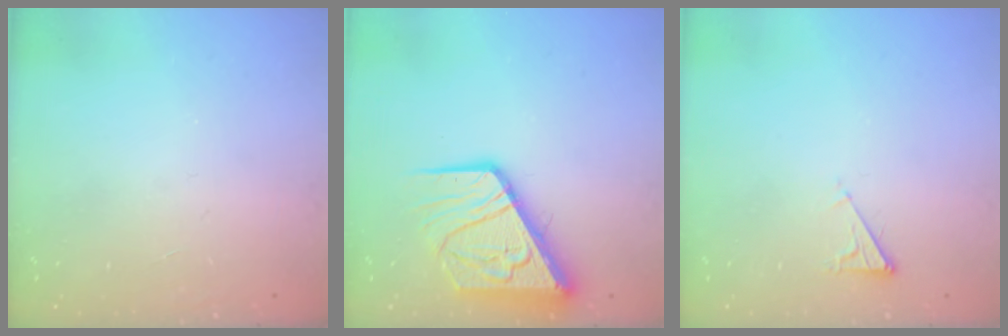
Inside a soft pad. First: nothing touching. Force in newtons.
{"total": 12.7, "press": 12.6, "slide": 1.7}
{"total": 2.9, "press": 2.9, "slide": 0.5}